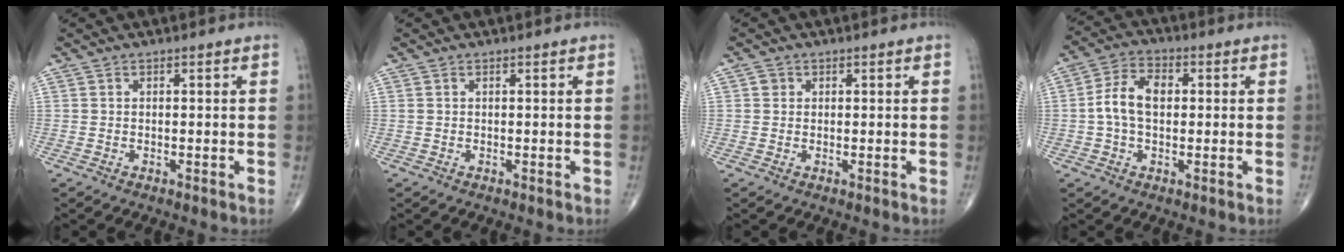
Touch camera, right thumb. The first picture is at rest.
{"total": 0.0}
{"total": 1.2, "force": [0.3, 1.1, 0.3], "torque": [0.002, 0.001, 0.003]}
{"total": 7.9, "force": [0.3, 5.0, 6.1], "torque": [-0.115, 0.021, -0.002]}